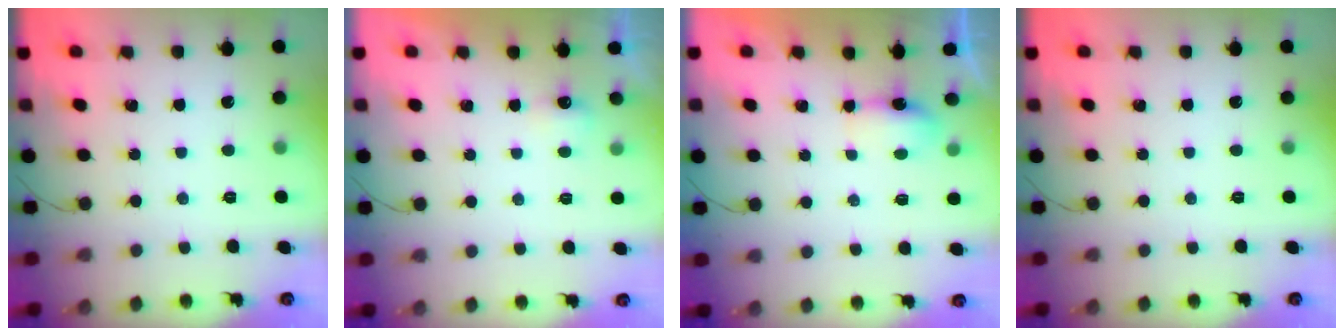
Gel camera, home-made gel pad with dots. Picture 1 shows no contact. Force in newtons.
{"total": 2.9, "press": 2.8, "slide": 0.8}
{"total": 8.3, "press": 4.8, "slide": 6.8}
{"total": 0.0}